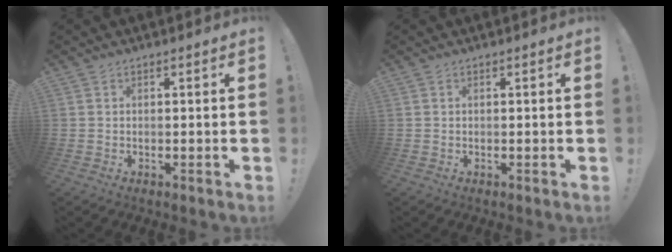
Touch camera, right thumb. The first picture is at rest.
{"total": 0.0}